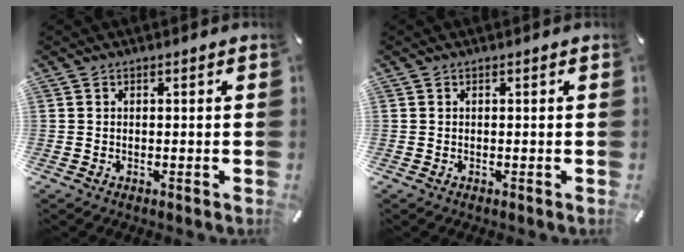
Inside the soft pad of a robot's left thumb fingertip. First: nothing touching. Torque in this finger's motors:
{"motor_torque": [-0.05, -0.05, -0.01, 0.01, 0.00]}